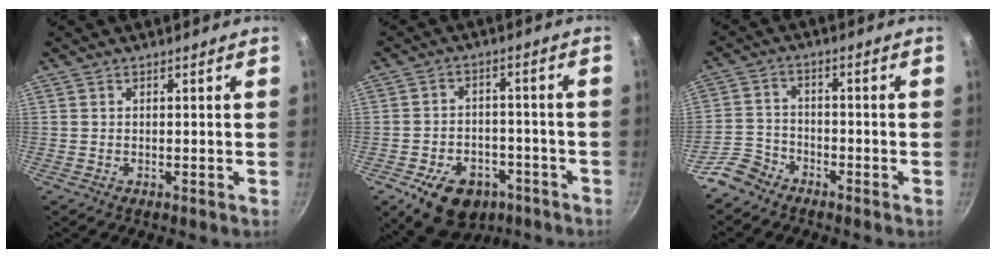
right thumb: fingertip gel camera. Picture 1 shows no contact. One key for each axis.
{"total": 13.4, "fx": -6.9, "fy": 9.1, "fz": 7.0, "tx": -0.076, "ty": 0.039, "tz": -0.092}
{"total": 5.3, "fx": -4.3, "fy": 3.0, "fz": 0.9, "tx": -0.009, "ty": 0.040, "tz": -0.091}